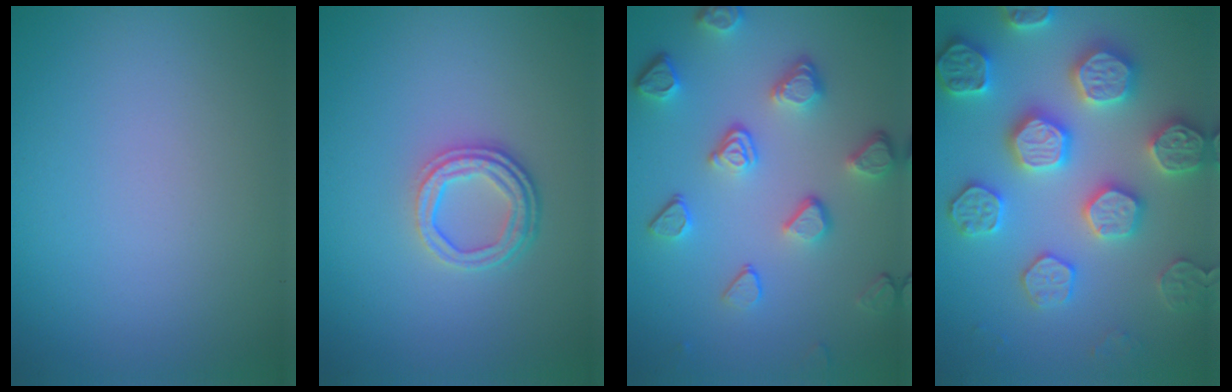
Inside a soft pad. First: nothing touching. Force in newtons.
{"total": 3.3, "press": 2.6, "slide": 2.1}
{"total": 5.1, "press": 3.9, "slide": 3.2}
{"total": 7.6, "press": 7.4, "slide": 1.5}